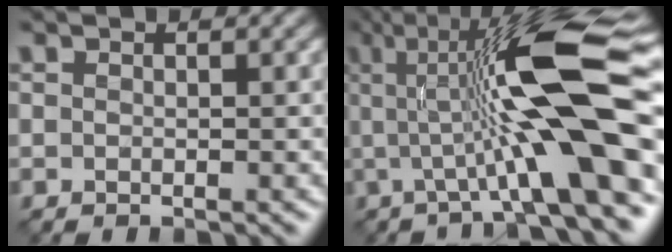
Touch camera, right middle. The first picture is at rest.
{"total": 13.7, "force": [1.5, 2.6, 13.4], "torque": [-0.195, 0.019, 0.021]}